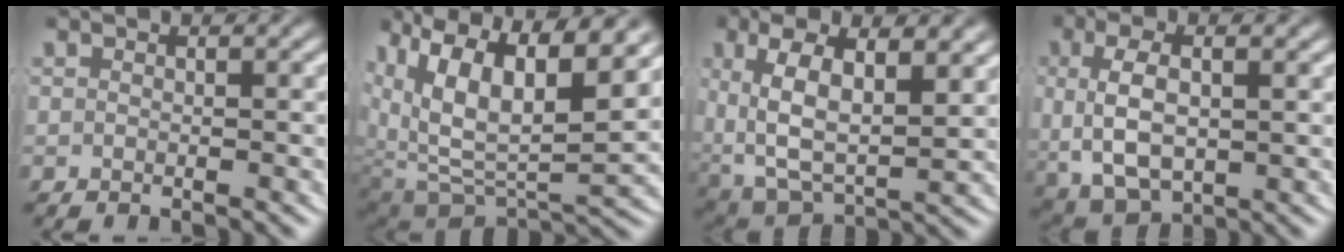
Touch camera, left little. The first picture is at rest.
{"total": 12.1, "force": [1.7, 7.8, 9.1], "torque": [-0.185, -0.037, 0.042]}
{"total": 8.2, "force": [0.8, 5.3, 6.1], "torque": [-0.132, -0.031, 0.034]}
{"total": 7.1, "force": [0.2, 4.7, 5.3], "torque": [-0.130, -0.016, 0.019]}